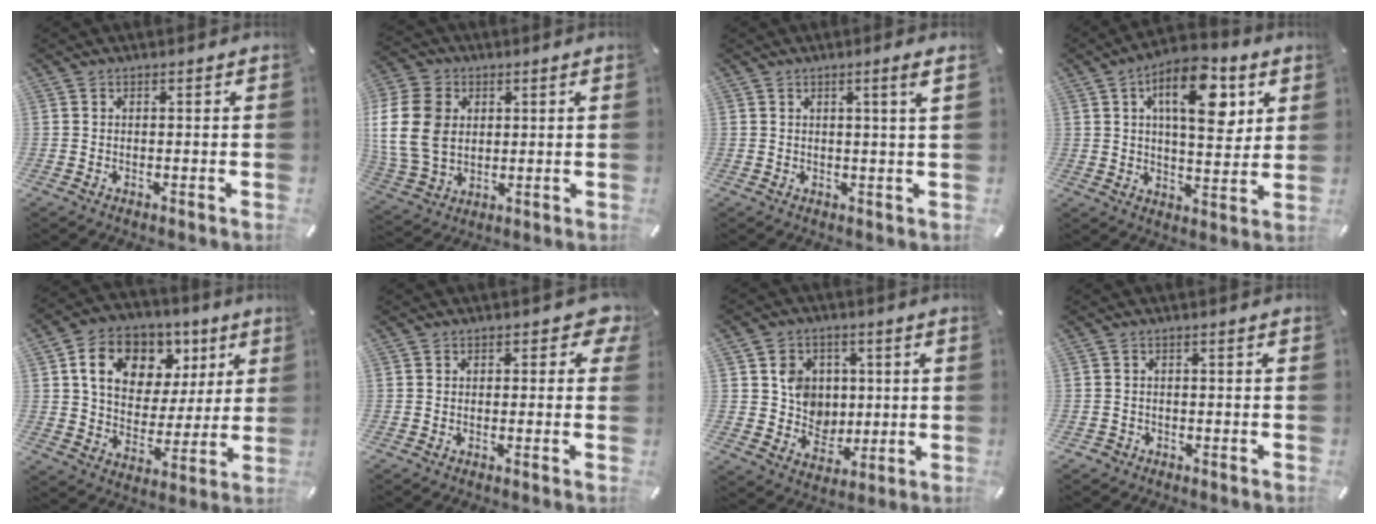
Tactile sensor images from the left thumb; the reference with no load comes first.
{"total": 14.3, "force": [2.2, 11.5, 8.2], "torque": [-0.198, 0.006, 0.037]}
{"total": 3.3, "force": [1.3, -0.2, 3.1], "torque": [-0.058, -0.003, 0.020]}
{"total": 15.2, "force": [6.5, 7.3, 11.6], "torque": [-0.161, -0.020, 0.105]}
{"total": 14.7, "force": [6.6, 11.1, 7.1], "torque": [-0.117, -0.019, 0.122]}
{"total": 3.4, "force": [0.8, 2.3, 2.4], "torque": [-0.025, 0.003, 0.009]}
{"total": 9.2, "force": [1.8, 8.7, 2.4], "torque": [-0.032, 0.001, 0.040]}
{"total": 1.6, "force": [-0.9, 1.3, 0.4], "torque": [-0.007, 0.005, -0.021]}